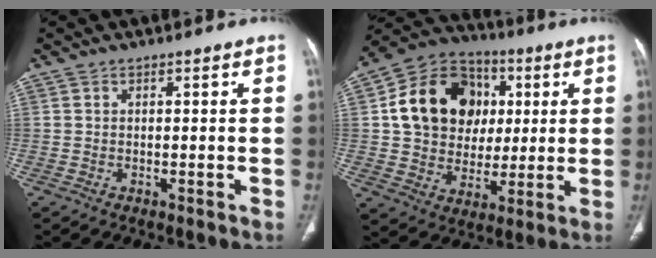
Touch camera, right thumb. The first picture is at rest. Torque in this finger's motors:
{"motor_torque": [0.25, 2.89, 0.61, -0.63, 0.10]}